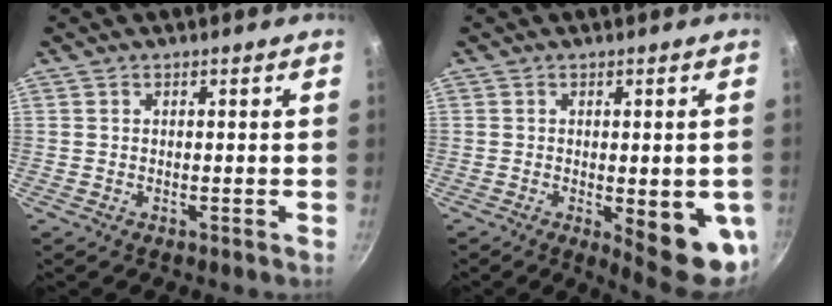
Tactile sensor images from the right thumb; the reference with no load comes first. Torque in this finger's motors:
{"motor_torque": [-0.42, 0.82, 0.04, -0.08, 0.15]}